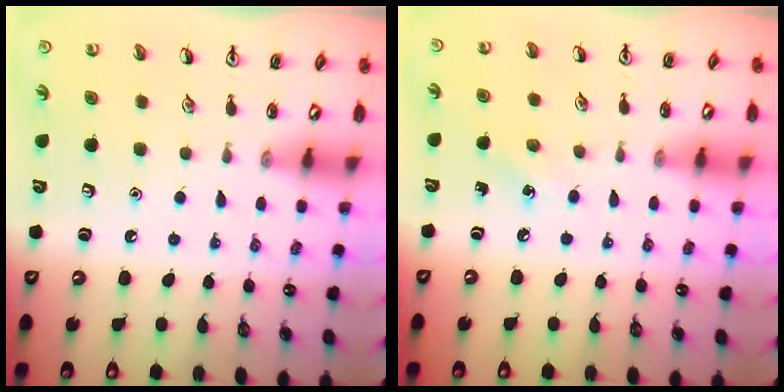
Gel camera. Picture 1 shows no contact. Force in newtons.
{"total": 4.9, "press": 4.6, "slide": 1.7}